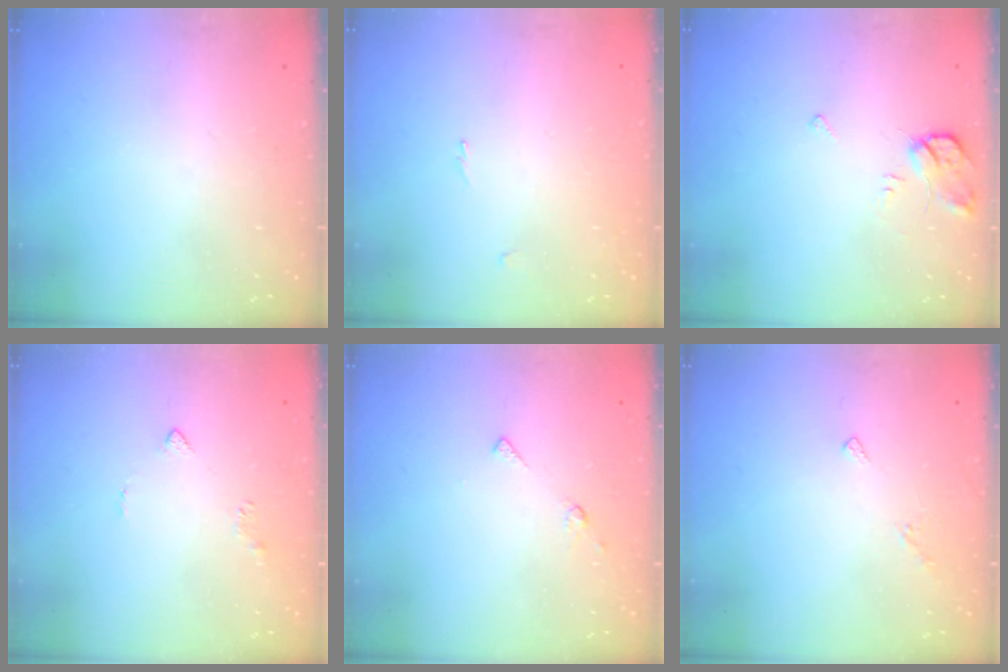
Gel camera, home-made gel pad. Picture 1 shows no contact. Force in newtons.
{"total": 0.8, "press": 0.8, "slide": 0.3}
{"total": 5.5, "press": 5.5, "slide": 0.6}
{"total": 2.8, "press": 2.8, "slide": 0.6}
{"total": 5.4, "press": 5.3, "slide": 0.7}
{"total": 4.1, "press": 4.1, "slide": 0.3}